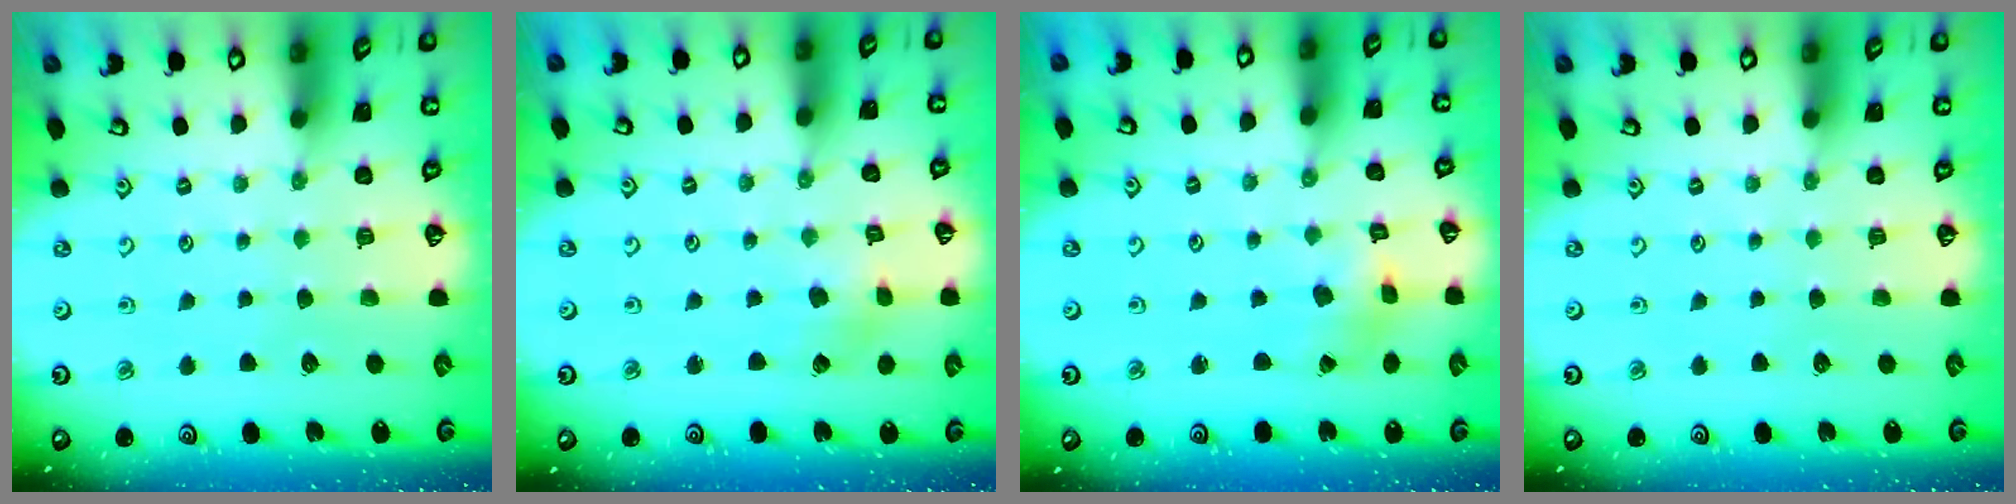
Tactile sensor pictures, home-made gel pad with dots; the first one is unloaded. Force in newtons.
{"total": 2.5, "press": 2.4, "slide": 0.4}
{"total": 3.1, "press": 3.0, "slide": 0.8}
{"total": 0.0}